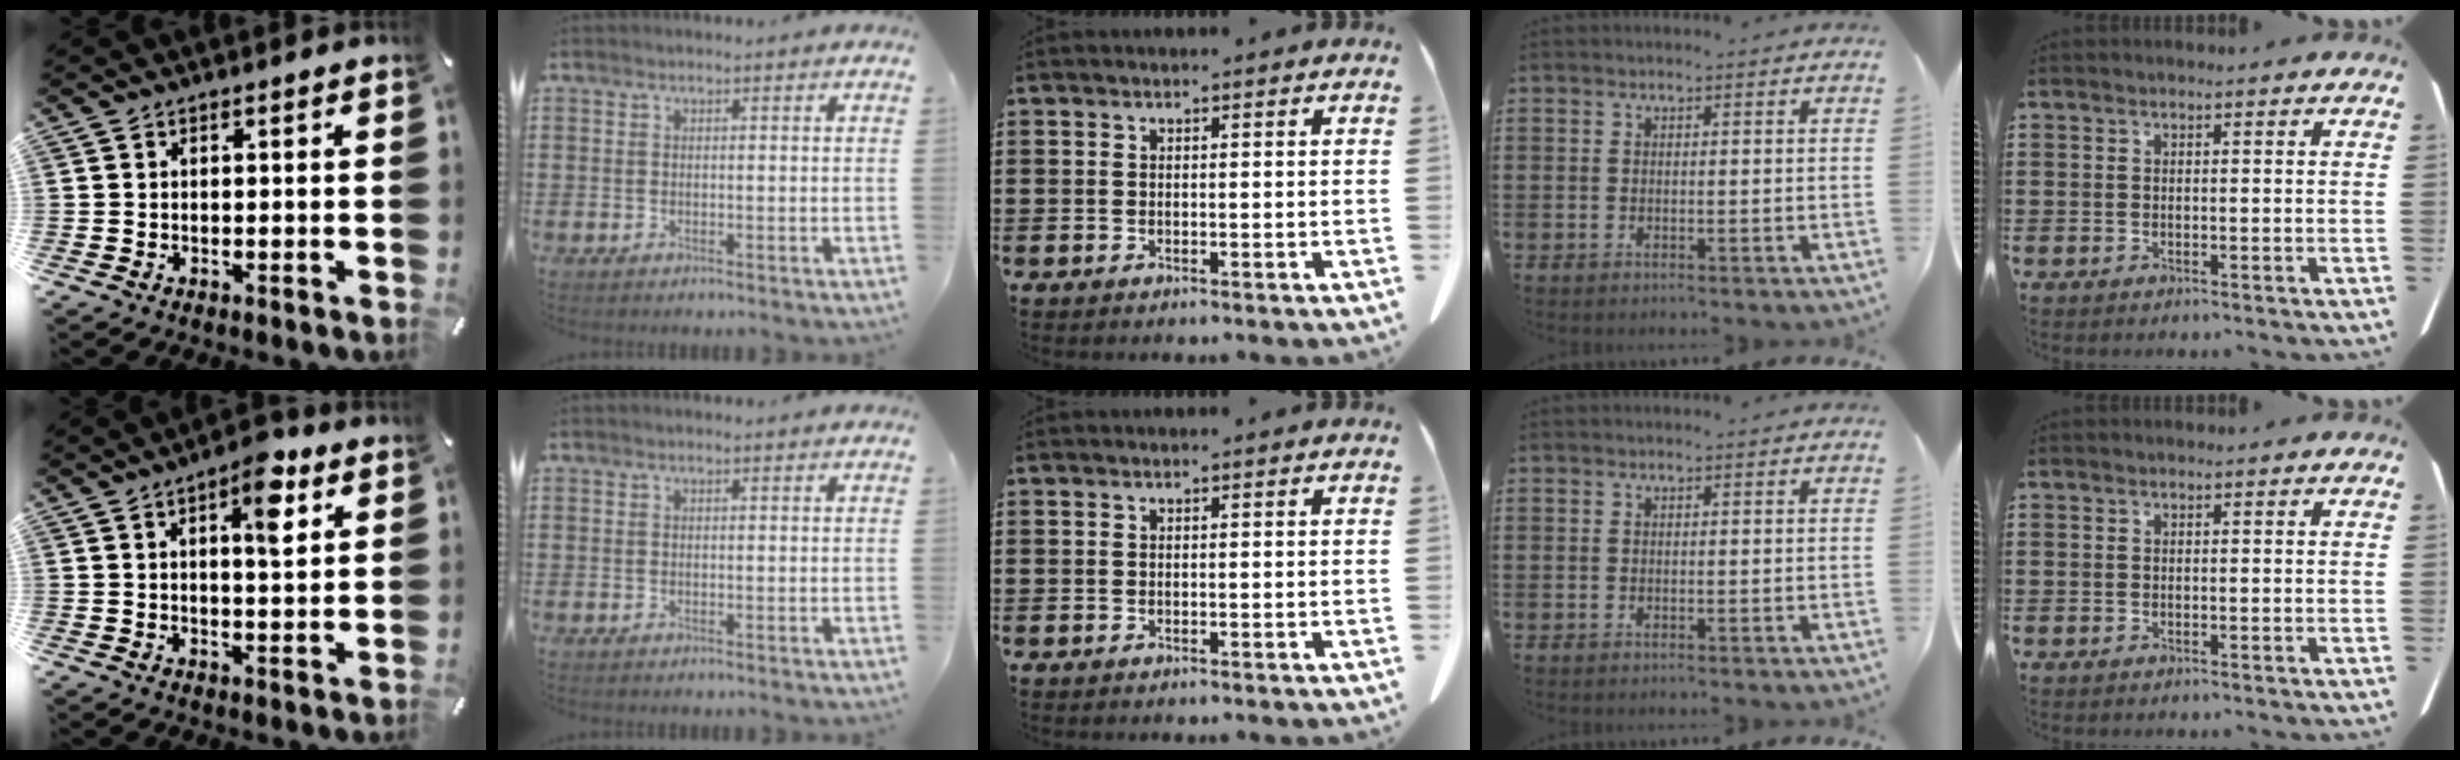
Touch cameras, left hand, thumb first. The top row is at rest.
{"thumb": {"total": 8.5, "force": [3.9, 3.2, 6.8], "torque": [-0.093, -0.014, 0.057]}, "index": {"total": 0.6, "force": [0.3, 0.0, 0.4], "torque": [-0.009, 0.001, 0.007]}}